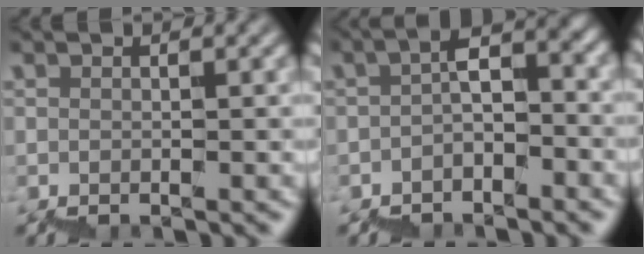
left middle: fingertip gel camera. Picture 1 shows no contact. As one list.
[{"total": 2.9, "force": [-1.2, 1.1, 2.4], "torque": [-0.041, 0.018, -0.021]}]